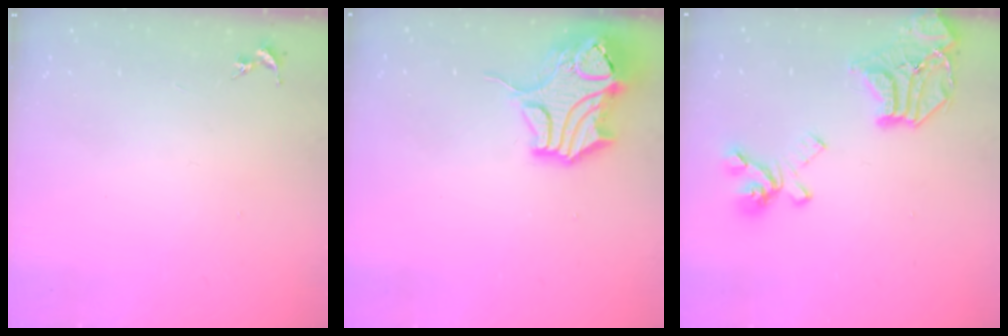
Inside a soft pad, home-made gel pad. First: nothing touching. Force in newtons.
{"total": 15.2, "press": 15.0, "slide": 2.4}
{"total": 20.3, "press": 20.2, "slide": 2.2}